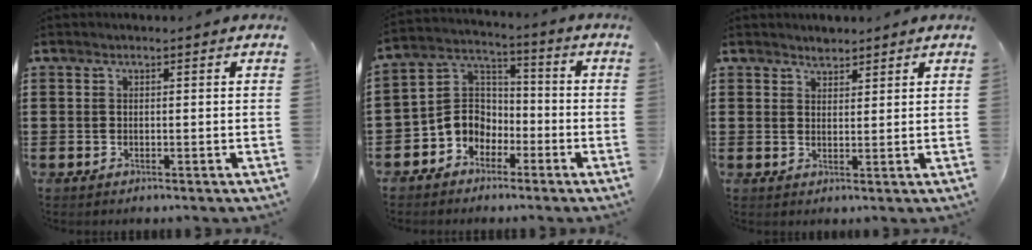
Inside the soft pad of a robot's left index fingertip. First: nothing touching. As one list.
[{"total": 6.3, "force": [-2.9, 5.4, 1.4], "torque": [-0.060, 0.008, -0.065]}, {"total": 1.9, "force": [1.8, 0.5, 0.1], "torque": [-0.005, 0.003, 0.035]}]